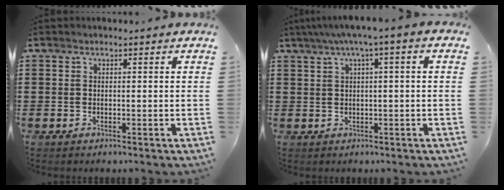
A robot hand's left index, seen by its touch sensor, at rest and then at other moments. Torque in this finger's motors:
{"motor_torque": [2.14, 0.00, 1.05, 0.21]}